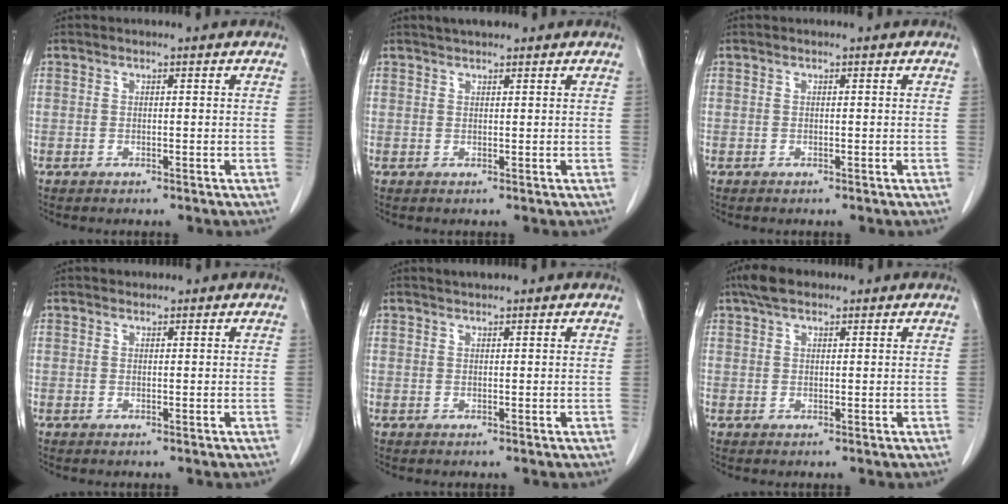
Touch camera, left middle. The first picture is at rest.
{"total": 2.3, "force": [2.0, 0.7, 1.0], "torque": [-0.016, 0.016, 0.032]}
{"total": 0.0}
{"total": 0.6, "force": [0.5, 0.3, -0.1], "torque": [-0.003, 0.005, 0.009]}
{"total": 0.9, "force": [0.8, 0.1, 0.2], "torque": [-0.011, 0.006, 0.018]}
{"total": 3.6, "force": [2.6, 1.7, 1.8], "torque": [-0.037, 0.019, 0.047]}